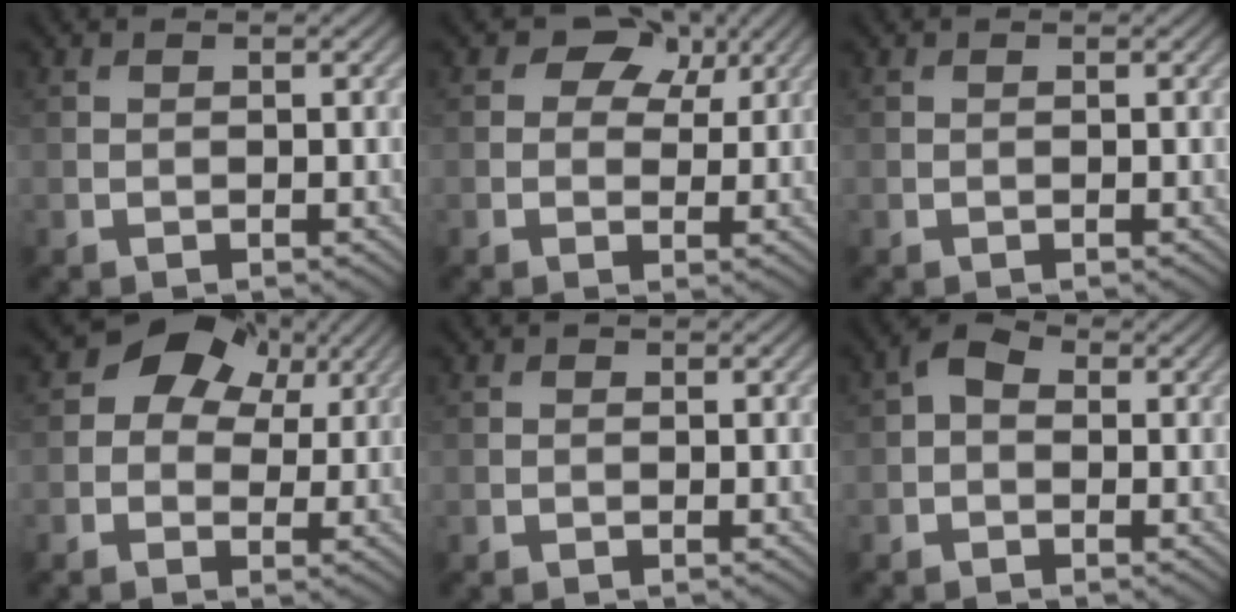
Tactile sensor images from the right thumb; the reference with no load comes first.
{"total": 5.8, "force": [2.6, 4.1, 3.1], "torque": [-0.058, 0.012, 0.026]}
{"total": 0.0}
{"total": 8.1, "force": [3.0, 6.1, 4.4], "torque": [-0.087, 0.020, 0.035]}
{"total": 0.0}
{"total": 2.7, "force": [0.2, 1.9, 1.9], "torque": [-0.037, 0.010, -0.005]}